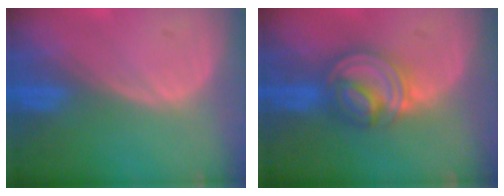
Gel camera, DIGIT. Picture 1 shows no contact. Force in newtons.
{"total": 7.4, "press": 6.5, "slide": 3.5}